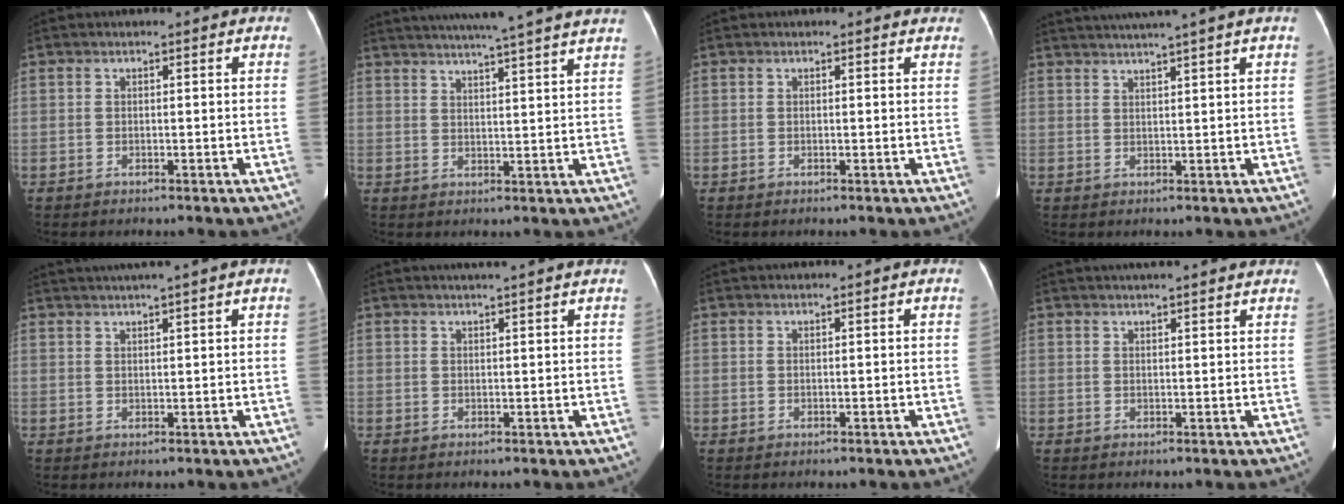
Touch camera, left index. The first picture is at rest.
{"total": 17.8, "force": [15.7, -1.2, 8.3], "torque": [-0.138, -0.005, 0.198]}
{"total": 0.6, "force": [0.6, 0.2, 0.1], "torque": [-0.008, -0.002, -0.004]}
{"total": 7.0, "force": [5.8, -1.8, 3.5], "torque": [-0.048, 0.018, 0.079]}
{"total": 5.0, "force": [4.0, -1.2, 2.8], "torque": [-0.039, 0.022, 0.063]}
{"total": 3.5, "force": [3.1, -0.7, 1.6], "torque": [-0.017, 0.014, 0.038]}
{"total": 0.6, "force": [0.5, -0.2, 0.4], "torque": [-0.010, 0.008, 0.017]}
{"total": 9.1, "force": [8.2, 1.3, 3.8], "torque": [-0.049, 0.031, 0.094]}